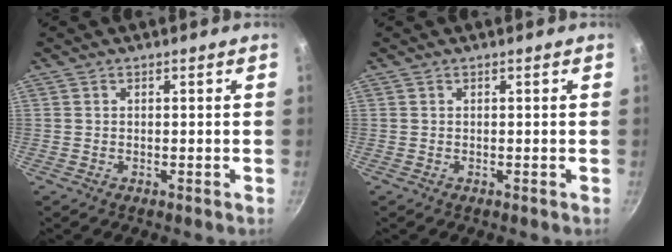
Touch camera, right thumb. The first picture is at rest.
{"total": 0.0}